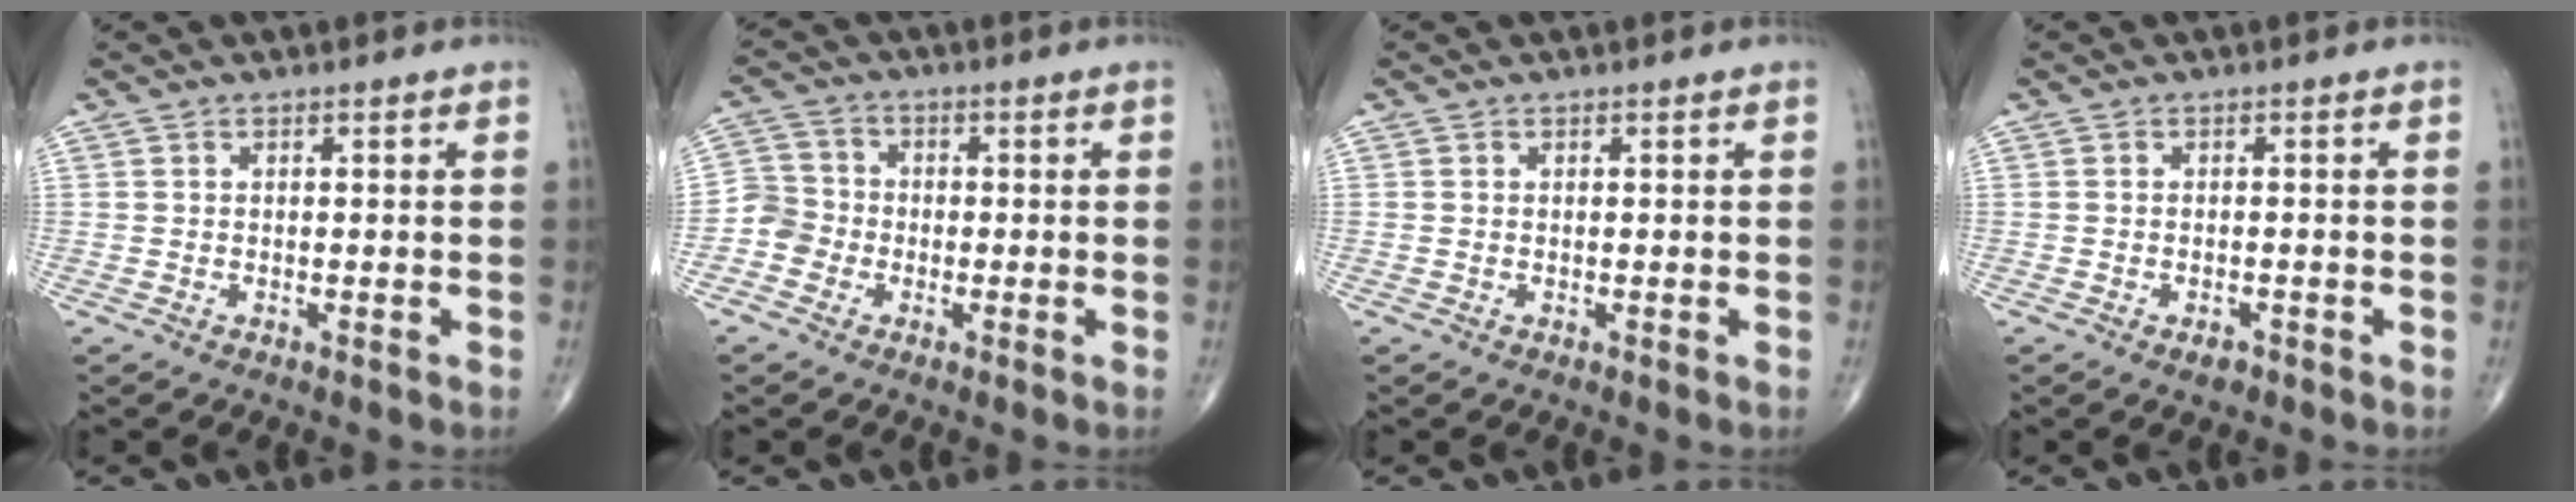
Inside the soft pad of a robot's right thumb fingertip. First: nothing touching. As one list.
[{"total": 5.1, "force": [-2.0, 4.6, 0.8], "torque": [0.005, 0.016, -0.052]}, {"total": 0.0}, {"total": 1.5, "force": [-1.0, 0.7, 0.9], "torque": [-0.013, 0.001, -0.015]}]